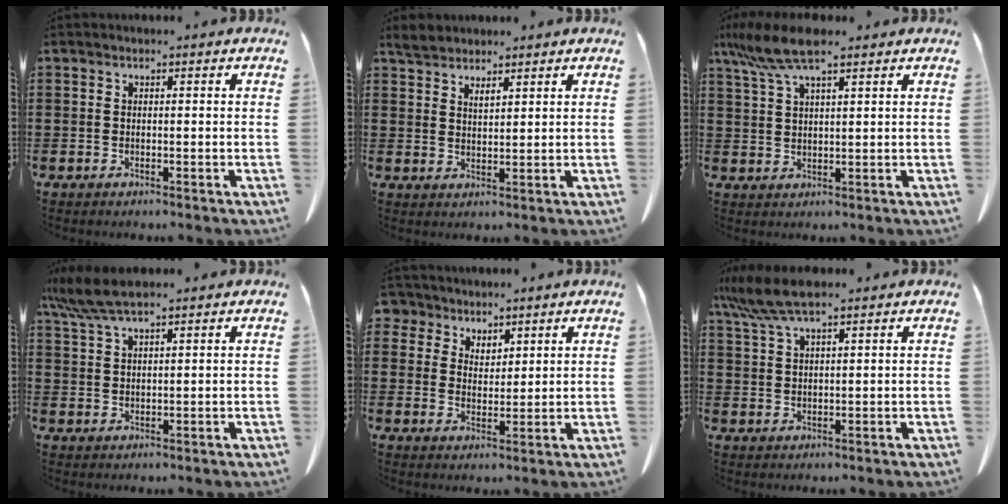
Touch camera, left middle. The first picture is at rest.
{"total": 3.0, "force": [2.6, 1.0, 1.1], "torque": [-0.028, 0.005, 0.050]}
{"total": 7.5, "force": [5.2, 1.6, 5.2], "torque": [-0.121, -0.006, 0.093]}
{"total": 6.1, "force": [4.7, 0.8, 3.8], "torque": [-0.084, -0.005, 0.088]}
{"total": 4.3, "force": [3.5, 2.6, 0.4], "torque": [-0.027, 0.002, 0.065]}
{"total": 6.9, "force": [5.1, 1.3, 4.5], "torque": [-0.106, -0.008, 0.091]}